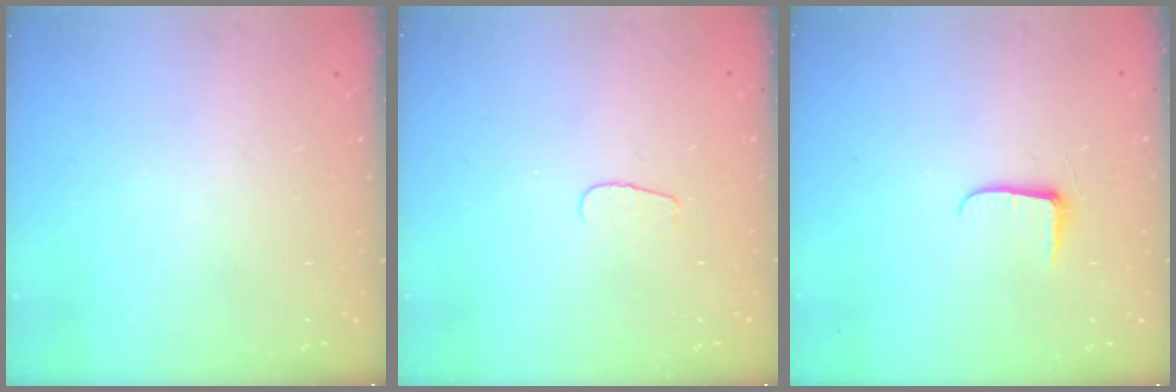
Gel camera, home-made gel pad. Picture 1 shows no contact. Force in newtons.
{"total": 3.1, "press": 3.1, "slide": 0.3}
{"total": 5.8, "press": 5.8, "slide": 0.9}